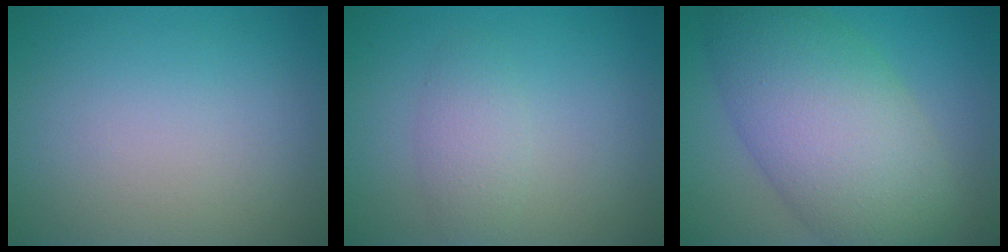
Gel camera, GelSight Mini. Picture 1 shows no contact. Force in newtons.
{"total": 2.1, "press": 2.1, "slide": 0.1}
{"total": 10.3, "press": 10.3, "slide": 0.4}